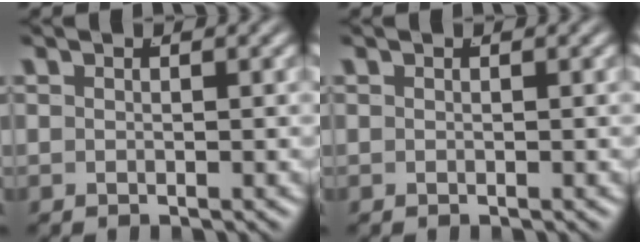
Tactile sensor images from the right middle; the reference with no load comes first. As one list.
[{"total": 0.0}]